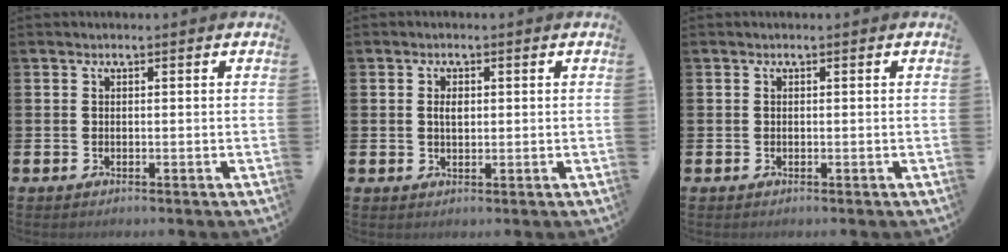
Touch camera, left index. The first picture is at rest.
{"total": 1.8, "force": [0.4, 1.0, 1.4], "torque": [-0.008, -0.001, 0.000]}
{"total": 0.0}